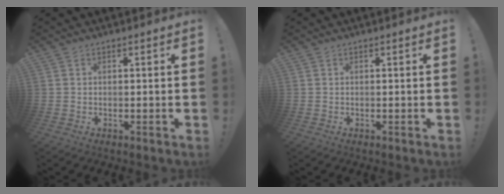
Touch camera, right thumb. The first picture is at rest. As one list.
[{"total": 0.0}]